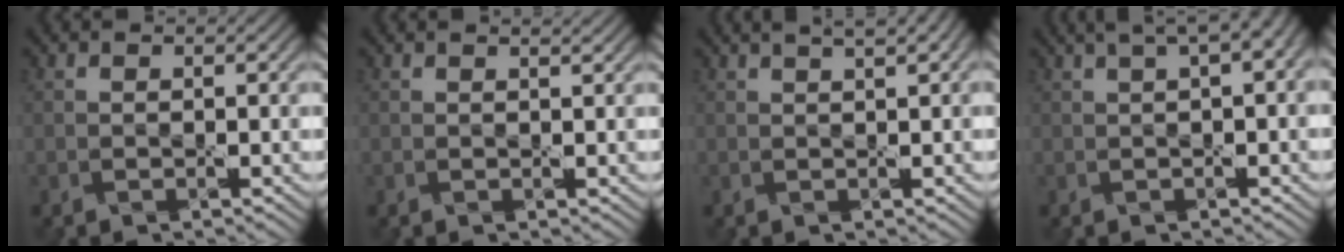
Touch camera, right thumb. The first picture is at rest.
{"total": 0.8, "force": [0.7, 0.0, 0.3], "torque": [-0.011, -0.002, 0.008]}
{"total": 3.7, "force": [2.2, 0.9, 2.9], "torque": [-0.032, 0.017, 0.013]}
{"total": 8.0, "force": [3.4, 2.9, 6.6], "torque": [-0.077, 0.035, 0.033]}